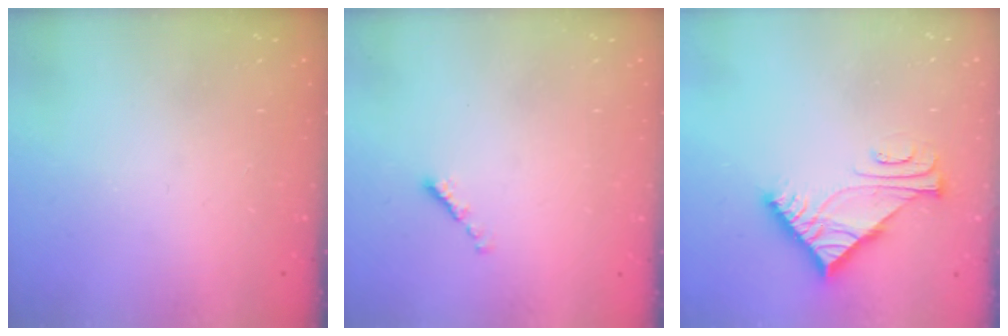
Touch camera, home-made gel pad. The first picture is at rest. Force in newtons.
{"total": 0.7, "press": 0.5, "slide": 0.4}
{"total": 8.0, "press": 7.9, "slide": 0.8}